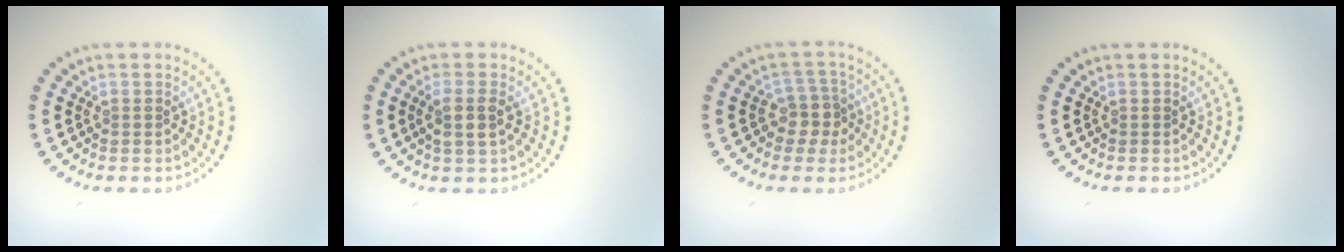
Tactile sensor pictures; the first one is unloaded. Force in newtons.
{"total": 2.1, "press": 1.9, "slide": 1.0}
{"total": 2.6, "press": 2.2, "slide": 1.4}
{"total": 0.0}